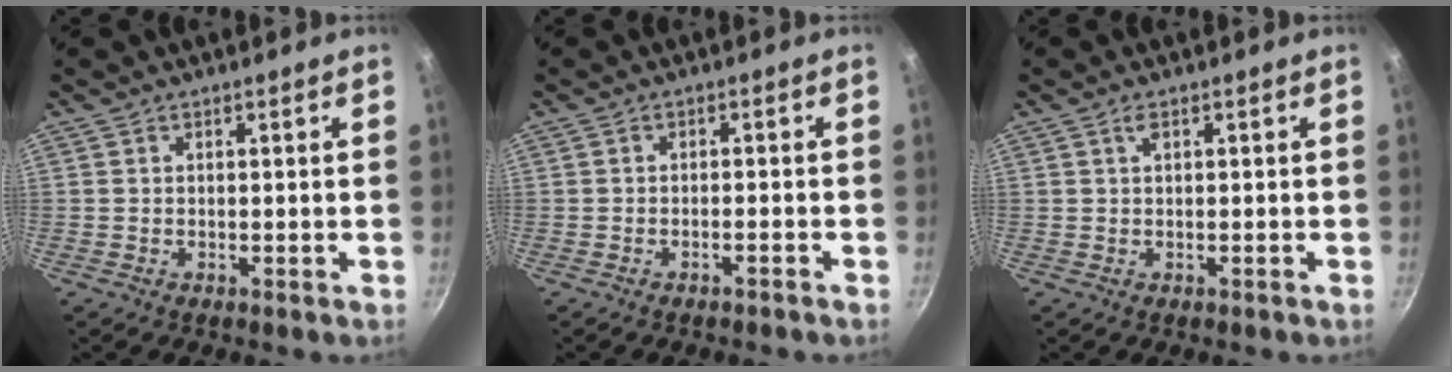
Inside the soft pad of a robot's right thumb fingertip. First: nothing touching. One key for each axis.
{"total": 1.2, "fx": -1.1, "fy": -0.1, "fz": 0.6, "tx": -0.018, "ty": 0.011, "tz": -0.015}
{"total": 0.9, "fx": 0.2, "fy": 0.2, "fz": 0.8, "tx": -0.016, "ty": 0.003, "tz": 0.002}